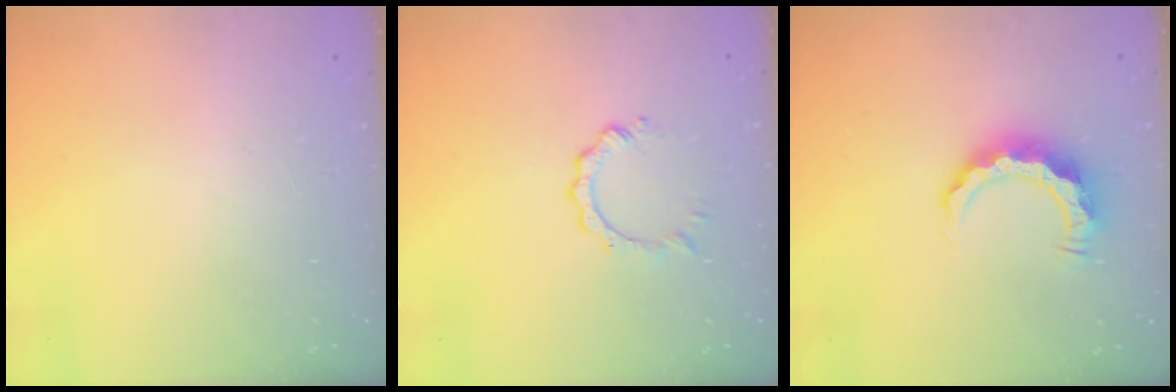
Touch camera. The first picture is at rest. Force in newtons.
{"total": 2.8, "press": 2.8, "slide": 0.4}
{"total": 8.0, "press": 8.0, "slide": 0.1}